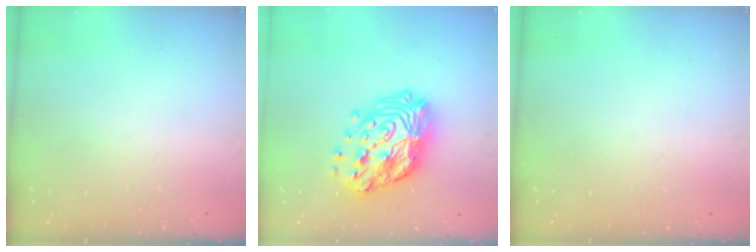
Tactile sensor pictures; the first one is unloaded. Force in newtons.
{"total": 21.7, "press": 21.5, "slide": 2.2}
{"total": 0.0}